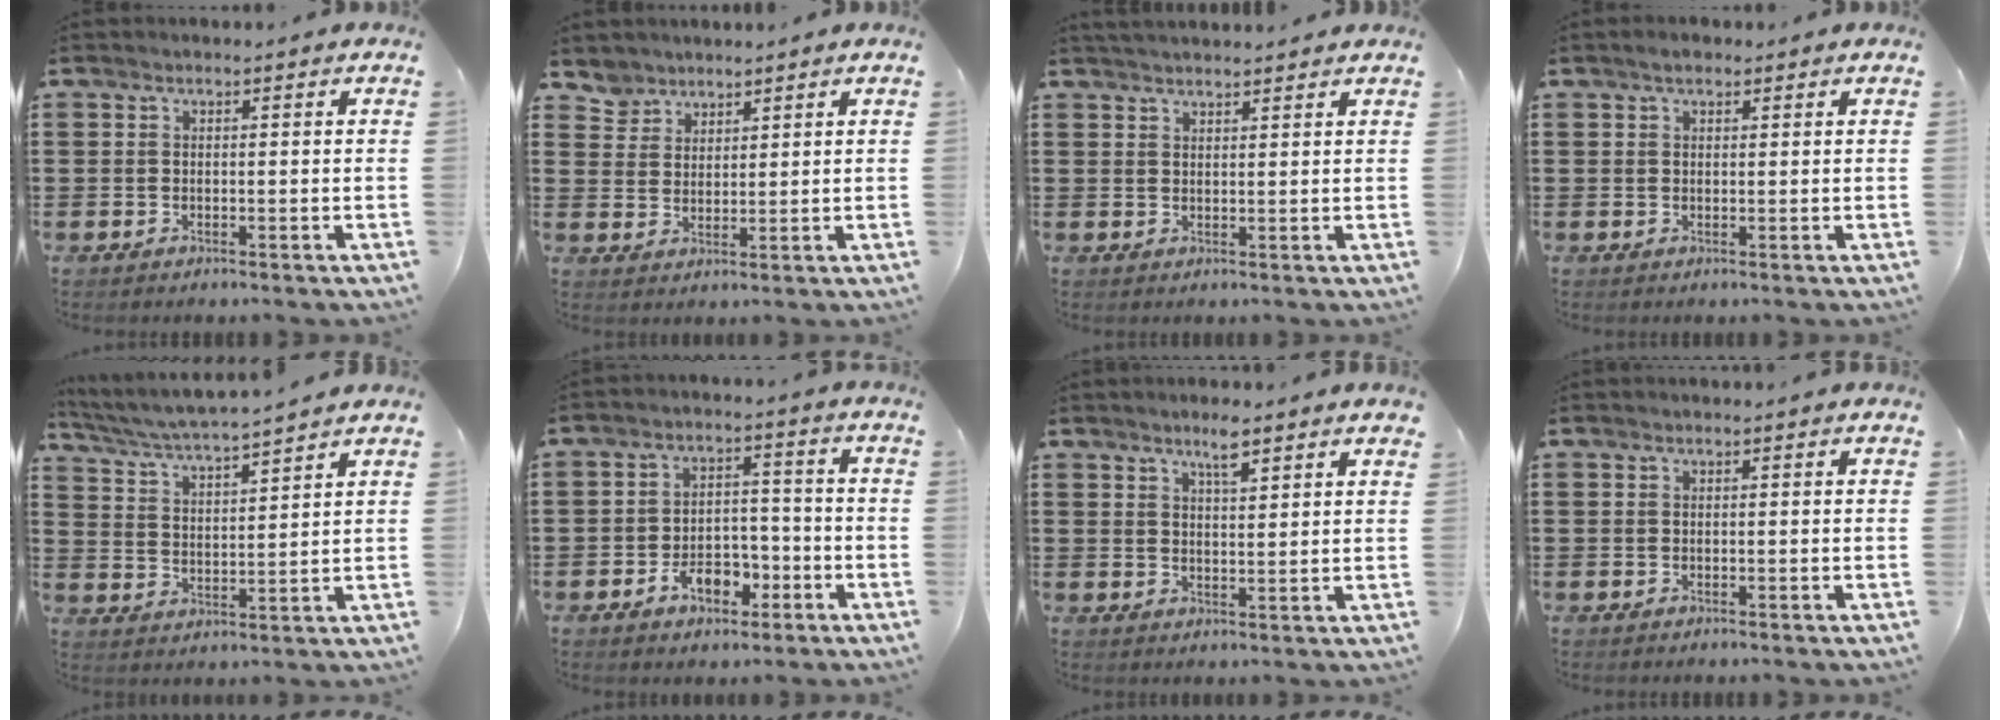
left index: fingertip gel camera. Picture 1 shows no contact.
{"total": 3.7, "force": [3.1, 2.0, -0.3], "torque": [-0.010, 0.000, 0.060]}
{"total": 2.0, "force": [2.0, 0.0, 0.2], "torque": [-0.009, 0.000, 0.039]}
{"total": 1.6, "force": [1.0, 0.8, 0.9], "torque": [-0.020, 0.005, 0.018]}
{"total": 4.5, "force": [4.3, -0.3, 1.3], "torque": [-0.048, -0.036, 0.066]}
{"total": 6.8, "force": [-3.4, 4.1, 4.2], "torque": [-0.082, 0.014, -0.065]}
{"total": 3.9, "force": [3.1, 0.5, 2.4], "torque": [-0.035, -0.001, 0.051]}
{"total": 0.0}